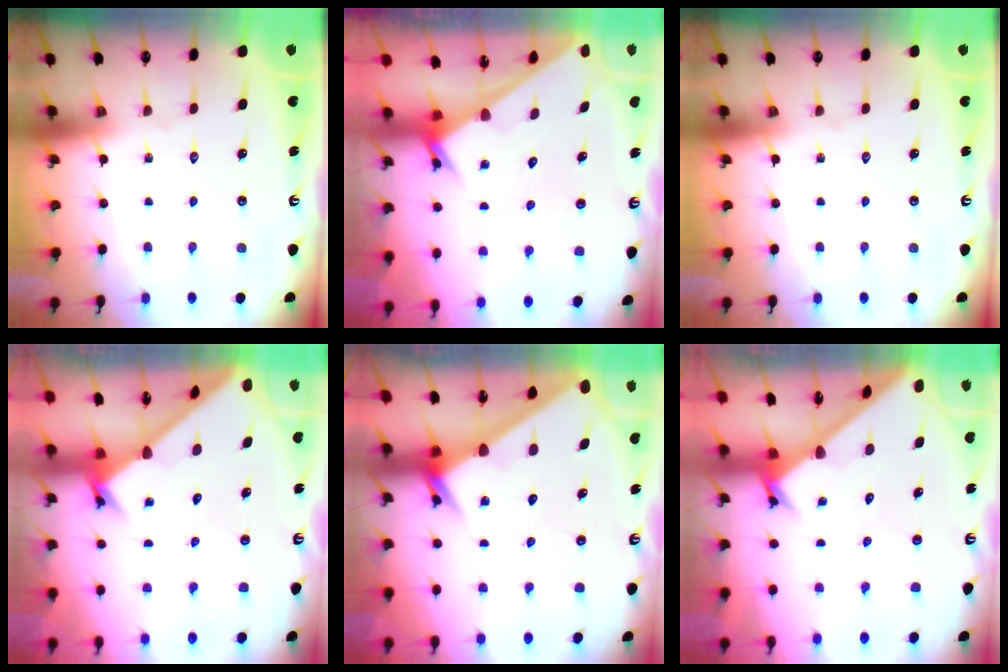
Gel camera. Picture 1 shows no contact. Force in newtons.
{"total": 2.6, "press": 2.6, "slide": 0.1}
{"total": 0.0}
{"total": 3.4, "press": 3.4, "slide": 0.3}
{"total": 3.5, "press": 3.5, "slide": 0.1}
{"total": 2.5, "press": 2.5, "slide": 0.2}